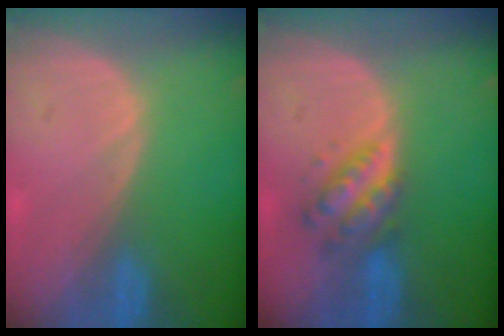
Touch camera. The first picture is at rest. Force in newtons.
{"total": 5.2, "press": 5.2, "slide": 0.1}